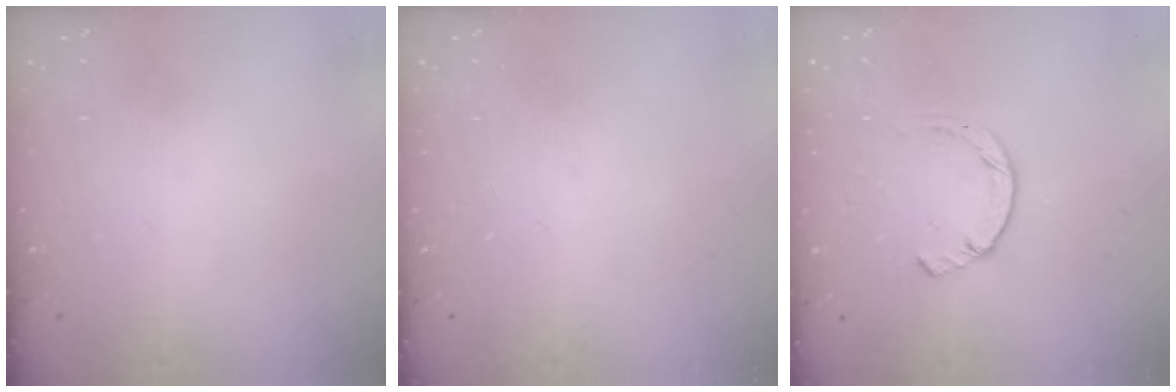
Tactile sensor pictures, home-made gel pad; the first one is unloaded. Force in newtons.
{"total": 0.0}
{"total": 3.0, "press": 3.0, "slide": 0.4}